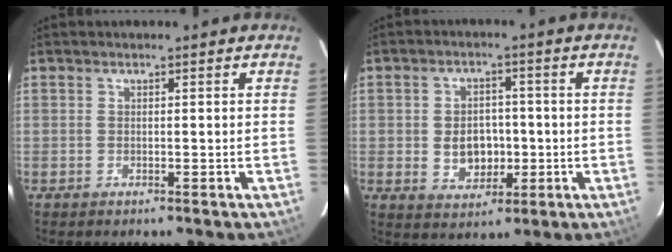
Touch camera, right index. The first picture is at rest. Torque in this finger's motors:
{"motor_torque": [0.22, -0.08, 0.15, 0.03]}